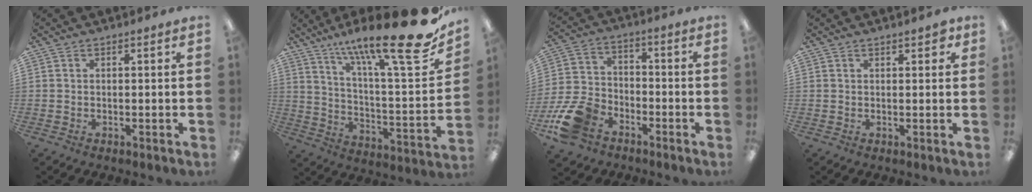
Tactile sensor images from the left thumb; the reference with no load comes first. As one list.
[{"total": 23.5, "force": [16.9, 3.8, 15.9], "torque": [-0.240, -0.119, 0.264]}, {"total": 13.0, "force": [-7.9, 8.3, 6.2], "torque": [-0.132, 0.052, -0.144]}, {"total": 2.0, "force": [1.4, 0.8, 1.2], "torque": [-0.009, -0.003, 0.020]}]